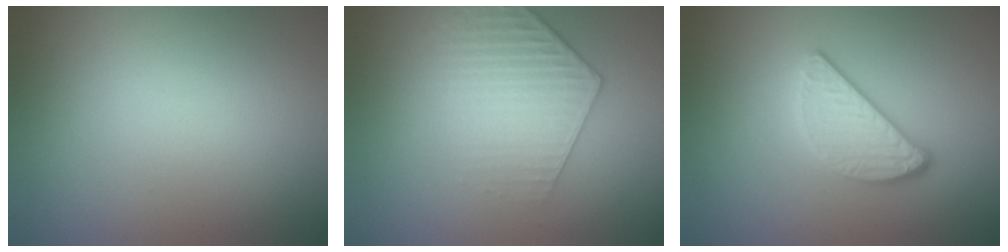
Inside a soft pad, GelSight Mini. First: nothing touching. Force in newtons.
{"total": 3.2, "press": 3.0, "slide": 0.9}
{"total": 3.3, "press": 2.7, "slide": 1.9}